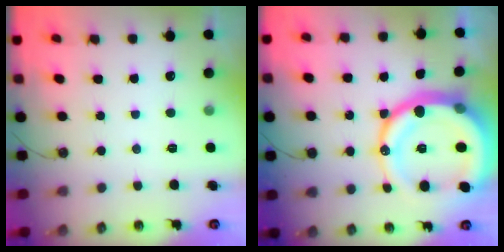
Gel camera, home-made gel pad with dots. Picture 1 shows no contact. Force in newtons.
{"total": 25.7, "press": 25.5, "slide": 3.3}